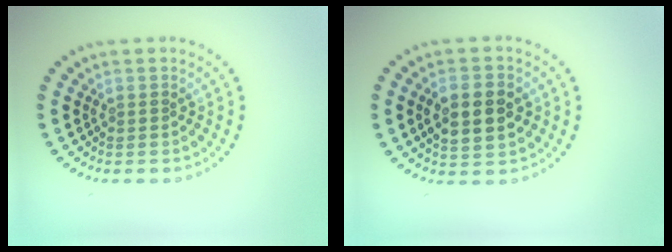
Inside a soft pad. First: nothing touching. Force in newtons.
{"total": 5.3, "press": 5.3, "slide": 0.3}